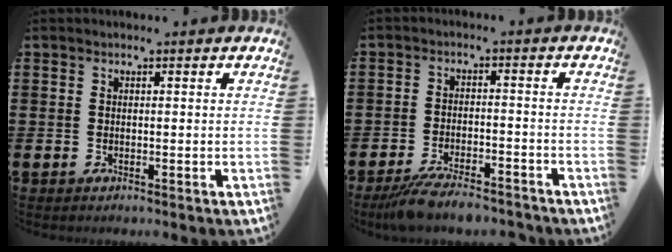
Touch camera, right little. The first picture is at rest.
{"total": 4.9, "force": [-4.3, 0.5, 2.3], "torque": [-0.041, -0.004, -0.081]}